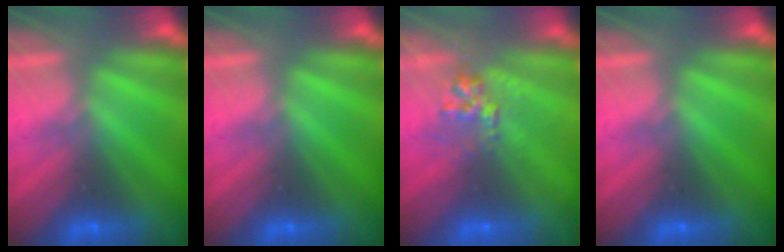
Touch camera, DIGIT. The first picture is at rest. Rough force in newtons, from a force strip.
{"total": 0.0}
{"total": 2.7}
{"total": 0.0}